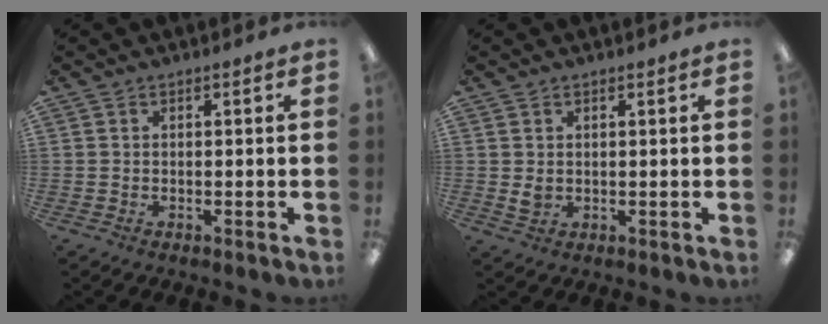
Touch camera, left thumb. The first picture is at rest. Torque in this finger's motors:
{"motor_torque": [0.39, 0.36, 0.50, -0.39, 0.00]}